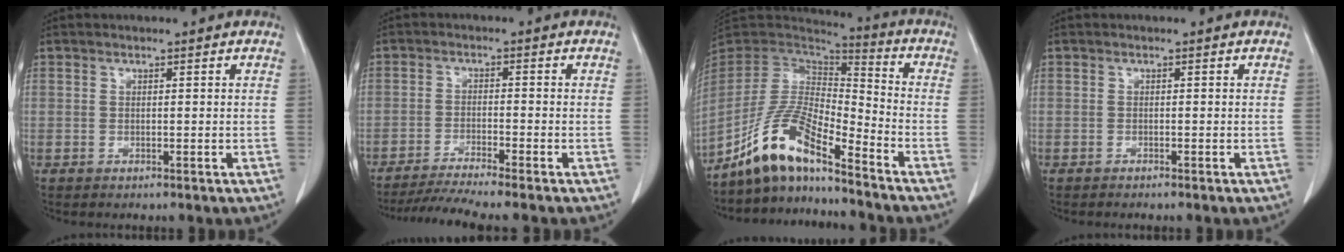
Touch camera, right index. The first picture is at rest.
{"total": 7.8, "force": [-6.8, -1.5, 3.5], "torque": [-0.051, -0.022, -0.114]}
{"total": 12.3, "force": [-9.2, 2.1, 7.8], "torque": [-0.164, 0.013, -0.174]}
{"total": 0.9, "force": [-0.8, -0.1, 0.5], "torque": [-0.008, 0.000, -0.011]}